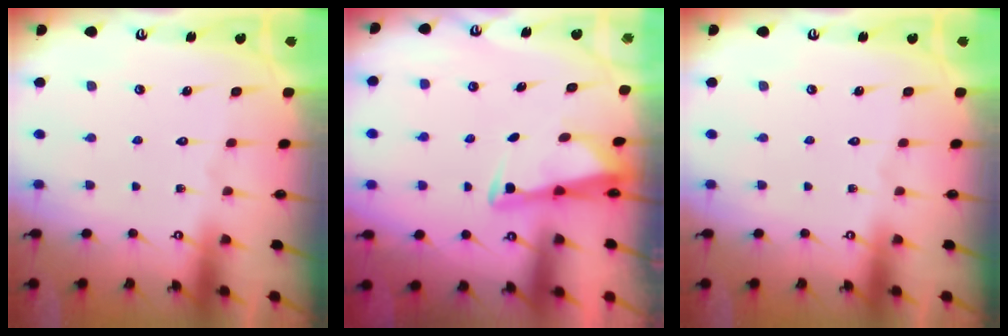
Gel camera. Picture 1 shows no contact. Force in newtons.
{"total": 3.0, "press": 2.9, "slide": 0.4}
{"total": 0.0}